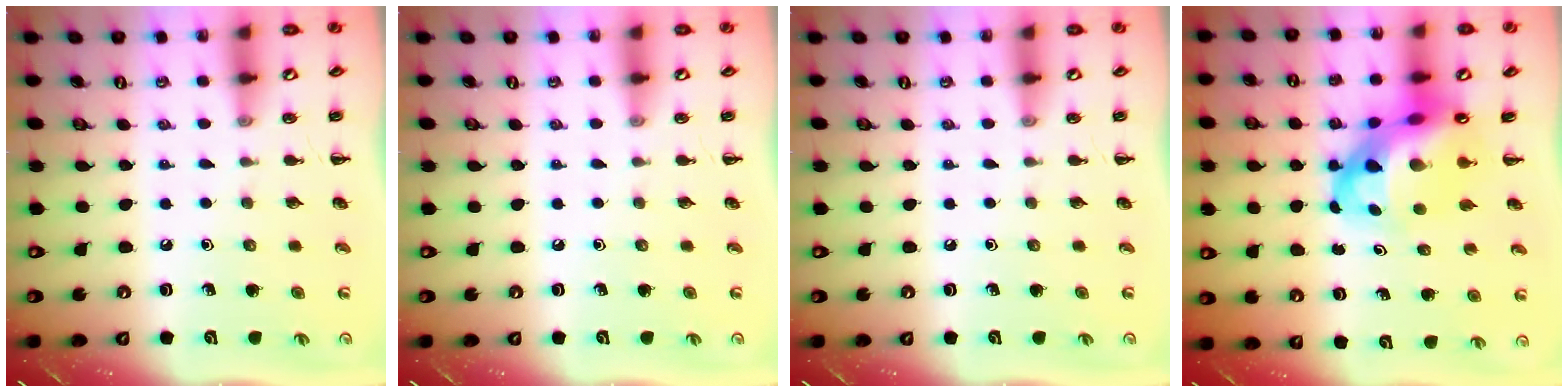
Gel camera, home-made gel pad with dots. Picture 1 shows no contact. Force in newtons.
{"total": 0.0}
{"total": 0.0}
{"total": 10.4, "press": 10.0, "slide": 3.0}